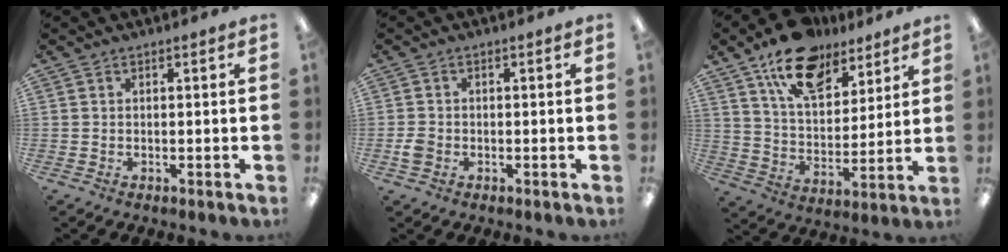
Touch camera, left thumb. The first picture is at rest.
{"total": 2.5, "force": [-0.7, 2.0, 1.4], "torque": [-0.022, 0.005, -0.012]}
{"total": 16.6, "force": [11.7, 8.5, 8.1], "torque": [-0.131, -0.059, 0.210]}